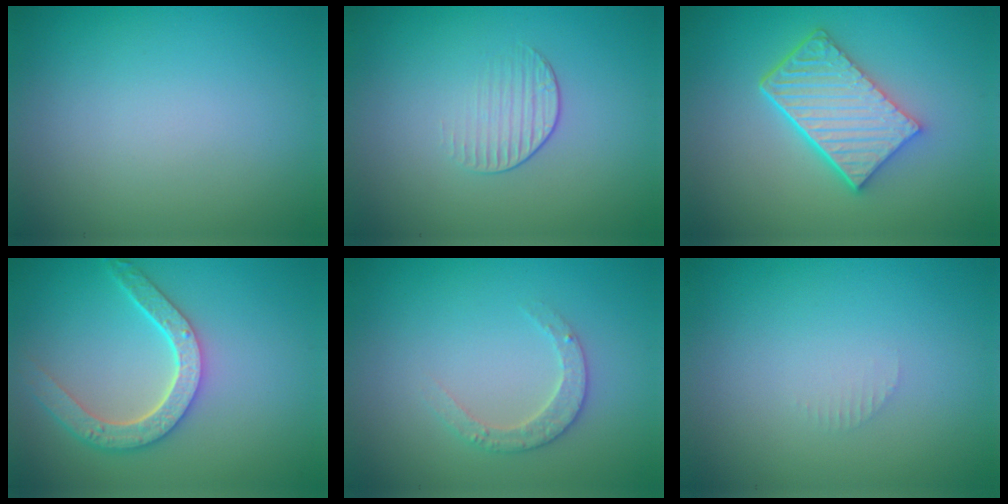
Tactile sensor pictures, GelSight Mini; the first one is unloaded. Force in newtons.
{"total": 1.5, "press": 0.7, "slide": 1.3}
{"total": 6.1, "press": 4.5, "slide": 4.1}
{"total": 4.6, "press": 3.7, "slide": 2.7}
{"total": 2.1, "press": 2.1, "slide": 0.3}
{"total": 0.7, "press": 0.6, "slide": 0.1}